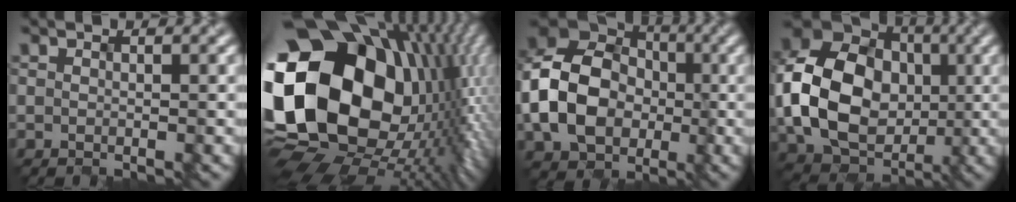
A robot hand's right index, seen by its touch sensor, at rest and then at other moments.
{"total": 22.1, "force": [1.1, 16.1, 15.1], "torque": [-0.339, -0.029, 0.041]}
{"total": 10.5, "force": [-1.9, 8.3, 6.2], "torque": [-0.132, 0.006, -0.045]}
{"total": 14.0, "force": [-0.7, 11.2, 8.3], "torque": [-0.179, -0.004, -0.004]}